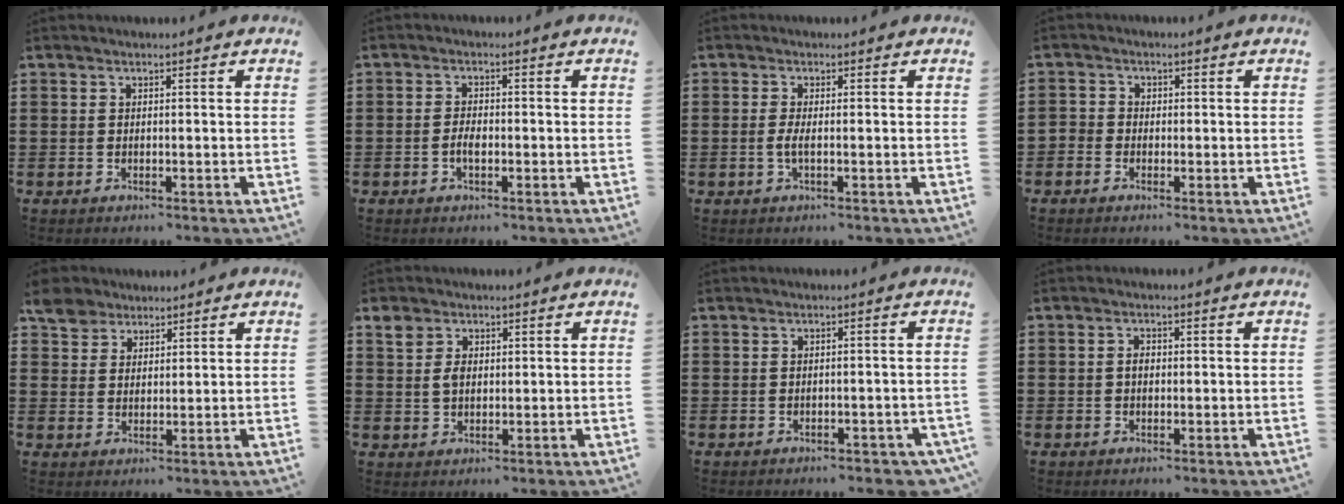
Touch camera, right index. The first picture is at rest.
{"total": 2.2, "force": [-0.7, 1.0, 1.8], "torque": [-0.042, 0.000, -0.016]}
{"total": 1.9, "force": [-0.4, 0.2, 1.8], "torque": [-0.040, -0.003, -0.011]}
{"total": 1.4, "force": [-0.9, 1.1, 0.1], "torque": [-0.006, 0.005, -0.020]}
{"total": 5.3, "force": [4.0, 3.2, 1.1], "torque": [-0.044, 0.008, 0.076]}
{"total": 3.3, "force": [1.2, 2.4, 1.8], "torque": [-0.046, 0.012, 0.020]}
{"total": 1.0, "force": [-0.9, 0.2, 0.4], "torque": [-0.011, -0.003, -0.019]}
{"total": 1.4, "force": [-0.1, 0.8, 1.1], "torque": [-0.022, 0.003, -0.004]}